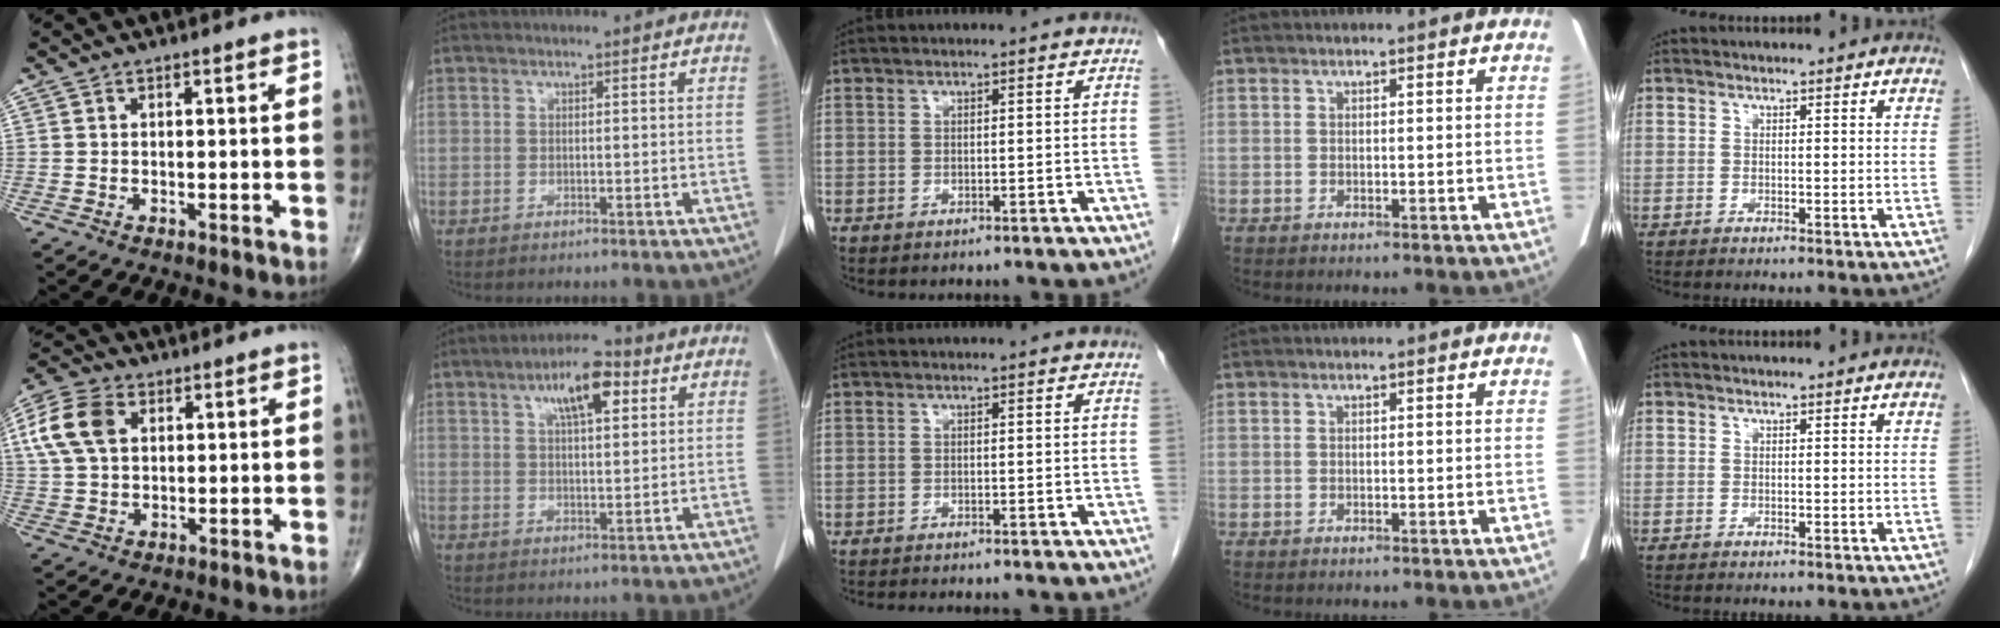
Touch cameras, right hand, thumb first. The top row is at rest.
{"thumb": {"total": 10.8, "force": [3.1, 7.2, 7.4], "torque": [-0.150, 0.010, 0.055]}, "index": {"total": 8.2, "force": [3.9, 2.3, 6.8], "torque": [-0.116, 0.015, 0.067]}, "middle": {"total": 7.9, "force": [-7.2, 1.3, 3.2], "torque": [-0.037, -0.009, -0.095]}}